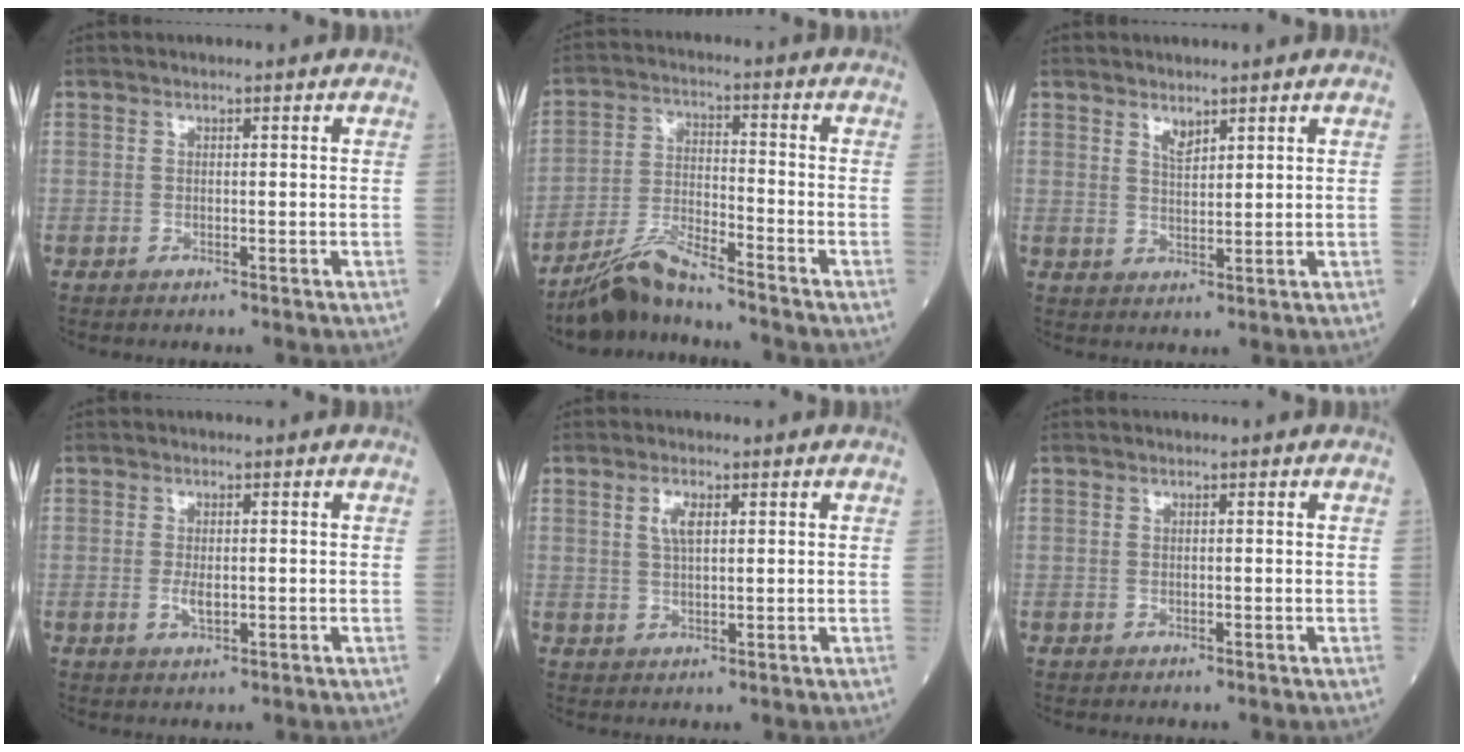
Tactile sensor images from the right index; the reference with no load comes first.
{"total": 7.6, "force": [-6.8, 0.3, 3.2], "torque": [-0.068, -0.014, -0.130]}
{"total": 2.1, "force": [1.6, 0.8, 1.1], "torque": [-0.022, -0.004, 0.035]}
{"total": 2.2, "force": [-0.3, 0.8, 2.0], "torque": [-0.041, -0.002, -0.004]}
{"total": 2.9, "force": [1.1, 1.0, 2.5], "torque": [-0.052, 0.003, 0.023]}
{"total": 0.0}